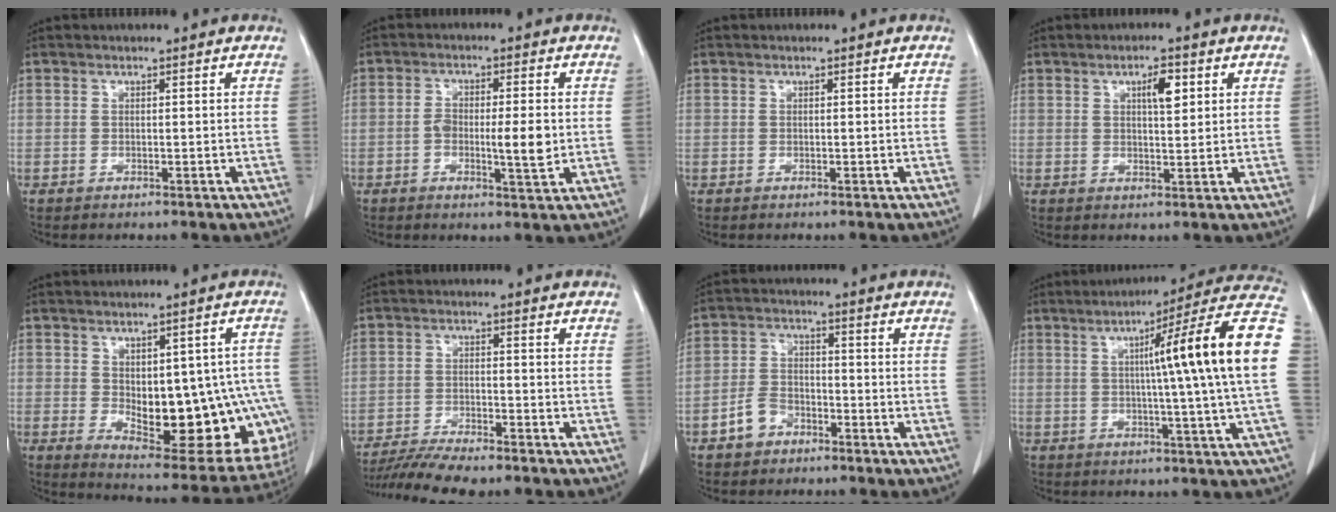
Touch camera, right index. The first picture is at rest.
{"total": 6.0, "force": [-0.7, 1.4, 5.8], "torque": [-0.100, 0.000, -0.012]}
{"total": 0.0}
{"total": 3.9, "force": [1.6, 1.1, 3.4], "torque": [-0.057, 0.001, 0.026]}
{"total": 19.7, "force": [-2.8, 9.3, 17.2], "torque": [-0.161, 0.017, -0.004]}
{"total": 9.2, "force": [-8.1, 0.7, 4.3], "torque": [-0.067, -0.016, -0.132]}
{"total": 5.0, "force": [-2.9, 3.5, 2.1], "torque": [-0.050, 0.013, -0.050]}
{"total": 18.6, "force": [2.2, -2.0, 18.4], "torque": [-0.231, 0.021, 0.016]}